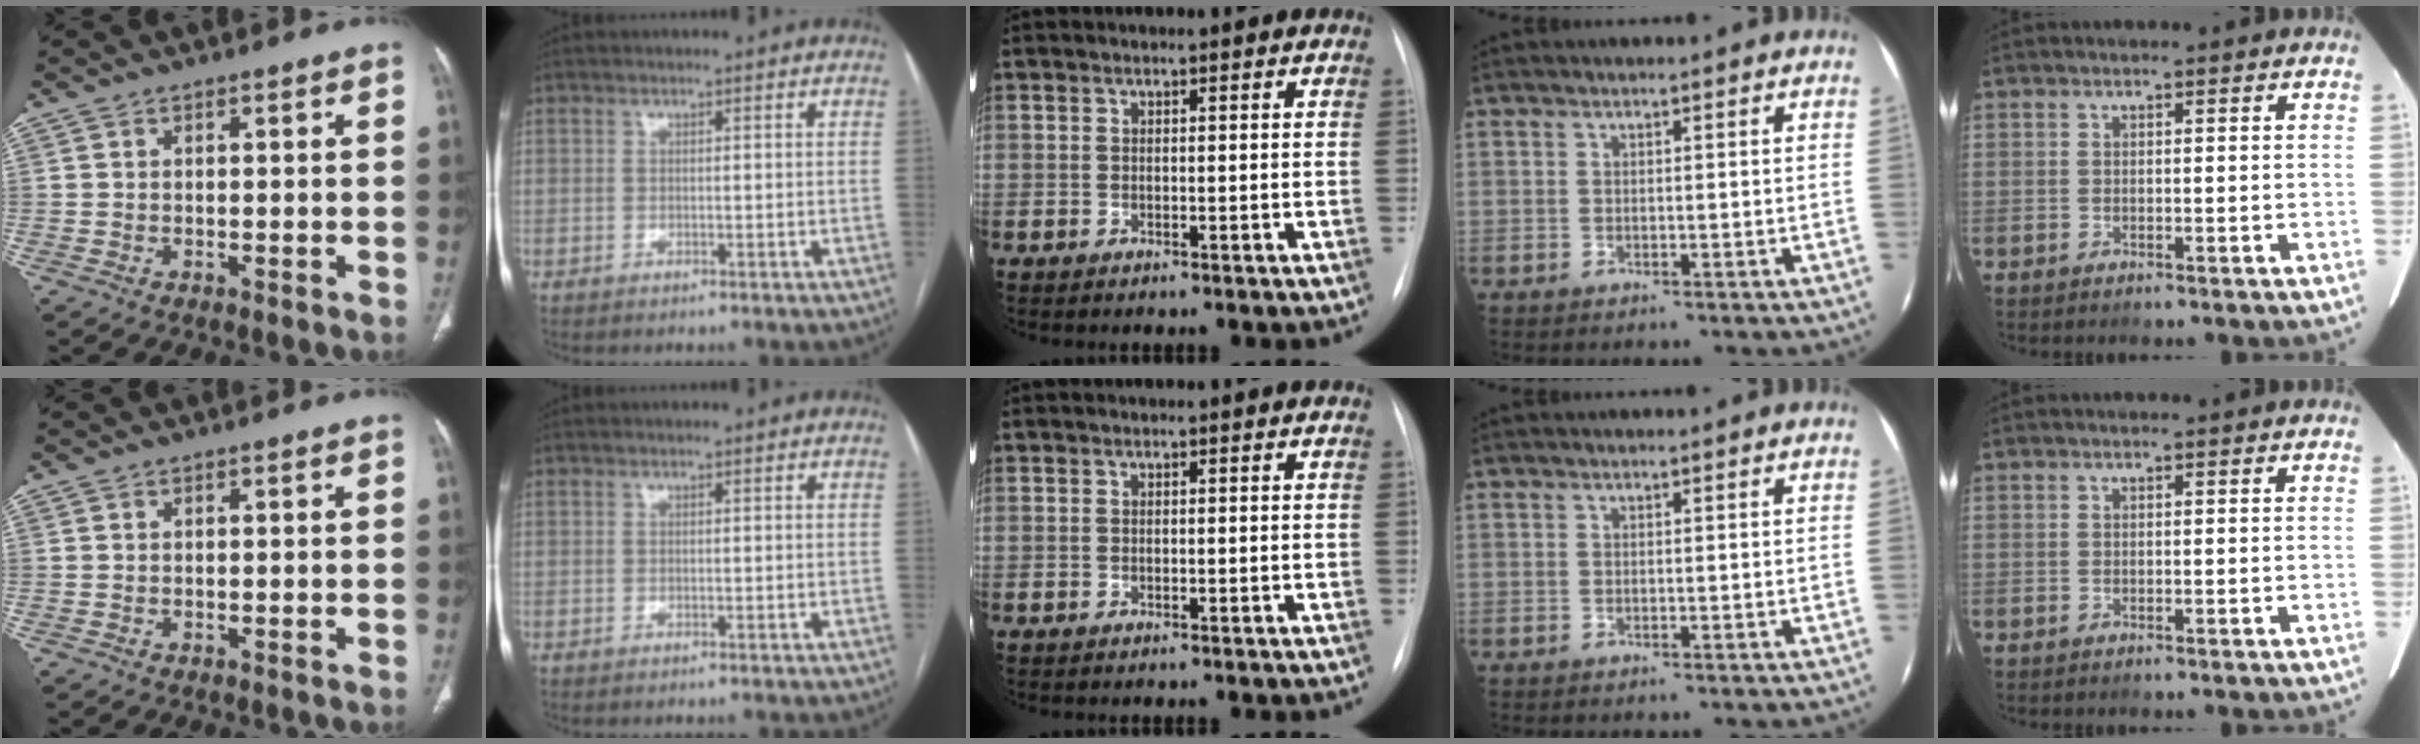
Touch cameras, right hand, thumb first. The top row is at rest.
{}